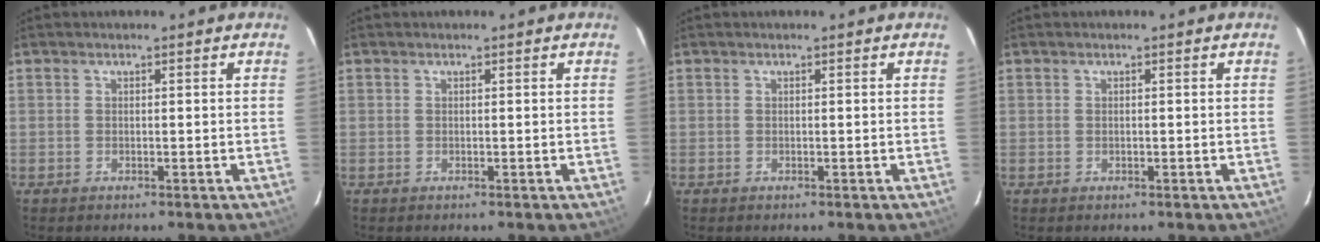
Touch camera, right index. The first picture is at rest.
{"total": 0.0}
{"total": 0.0}
{"total": 0.0}